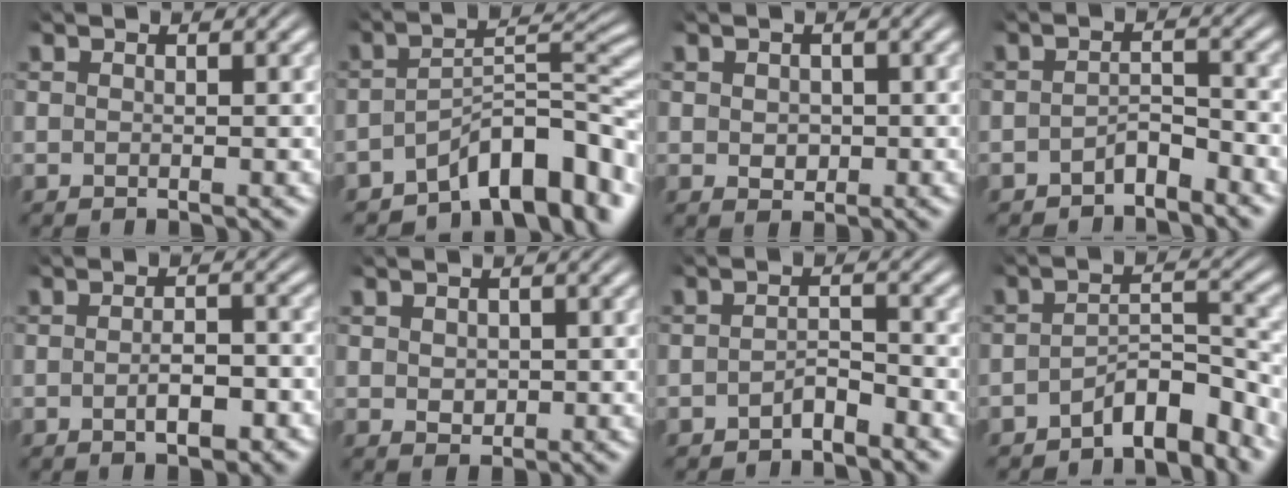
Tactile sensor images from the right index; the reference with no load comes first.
{"total": 7.8, "force": [-4.4, 2.7, 5.8], "torque": [-0.080, -0.019, -0.060]}
{"total": 1.1, "force": [0.0, 0.8, 0.7], "torque": [-0.014, -0.012, 0.012]}
{"total": 2.4, "force": [-2.3, 0.5, 0.7], "torque": [0.000, -0.006, -0.040]}
{"total": 2.9, "force": [-1.6, 1.1, 2.2], "torque": [-0.028, -0.001, -0.029]}
{"total": 0.9, "force": [0.2, 0.6, 0.7], "torque": [-0.012, -0.012, 0.016]}
{"total": 2.1, "force": [-1.9, 0.5, 0.6], "torque": [-0.001, -0.006, -0.035]}
{"total": 4.7, "force": [-4.0, 1.1, 2.4], "torque": [-0.021, -0.004, -0.065]}